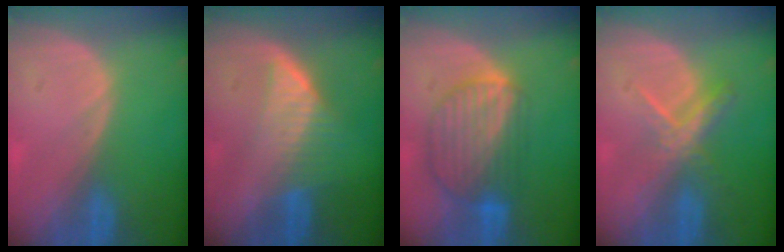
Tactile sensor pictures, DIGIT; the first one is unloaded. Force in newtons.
{"total": 6.5, "press": 5.8, "slide": 3.0}
{"total": 8.8, "press": 7.8, "slide": 4.2}
{"total": 5.5, "press": 4.9, "slide": 2.5}